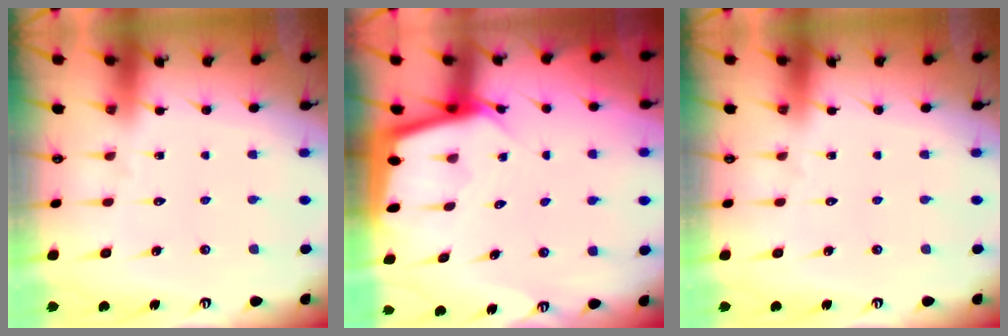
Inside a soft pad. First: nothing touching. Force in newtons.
{"total": 3.0, "press": 3.0, "slide": 0.3}
{"total": 0.0}